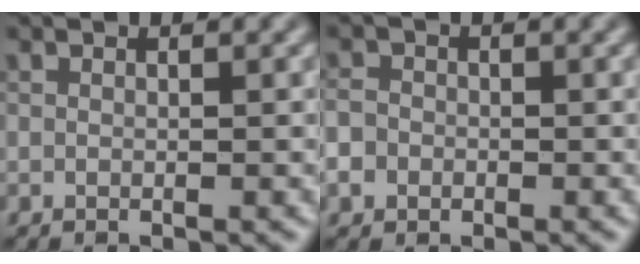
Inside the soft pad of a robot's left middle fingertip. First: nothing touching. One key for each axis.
{"total": 2.2, "fx": -0.8, "fy": 1.9, "fz": 0.8, "tx": -0.008, "ty": 0.000, "tz": -0.017}